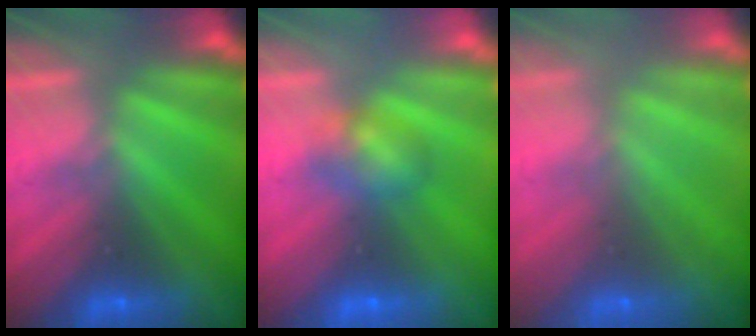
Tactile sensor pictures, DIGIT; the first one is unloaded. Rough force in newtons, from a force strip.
{"total": 4.6}
{"total": 7.5}